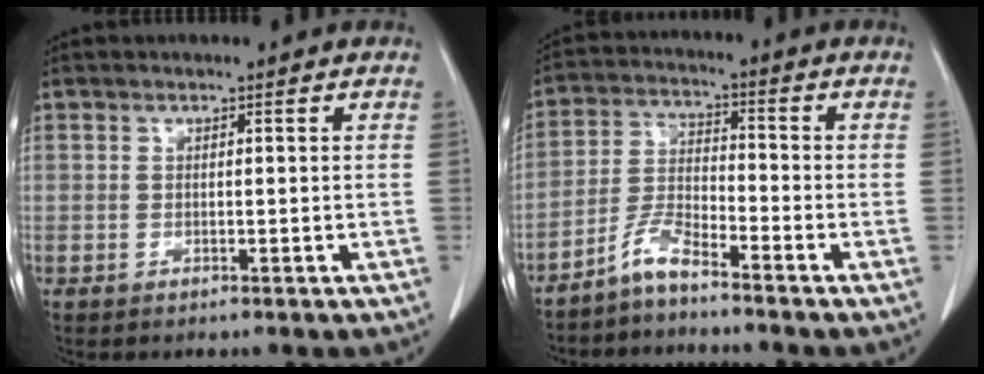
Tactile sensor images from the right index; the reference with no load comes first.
{"total": 5.0, "force": [-4.2, 0.4, 2.6], "torque": [-0.059, -0.012, -0.088]}